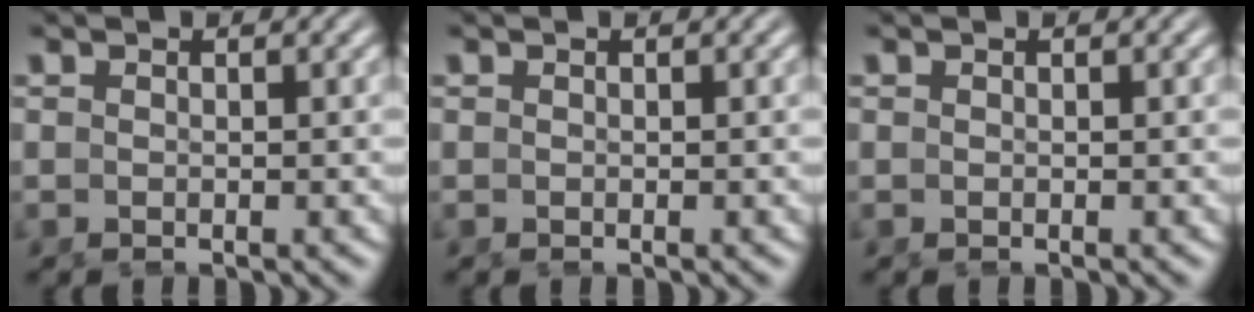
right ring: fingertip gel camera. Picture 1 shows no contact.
{"total": 0.0}
{"total": 0.0}